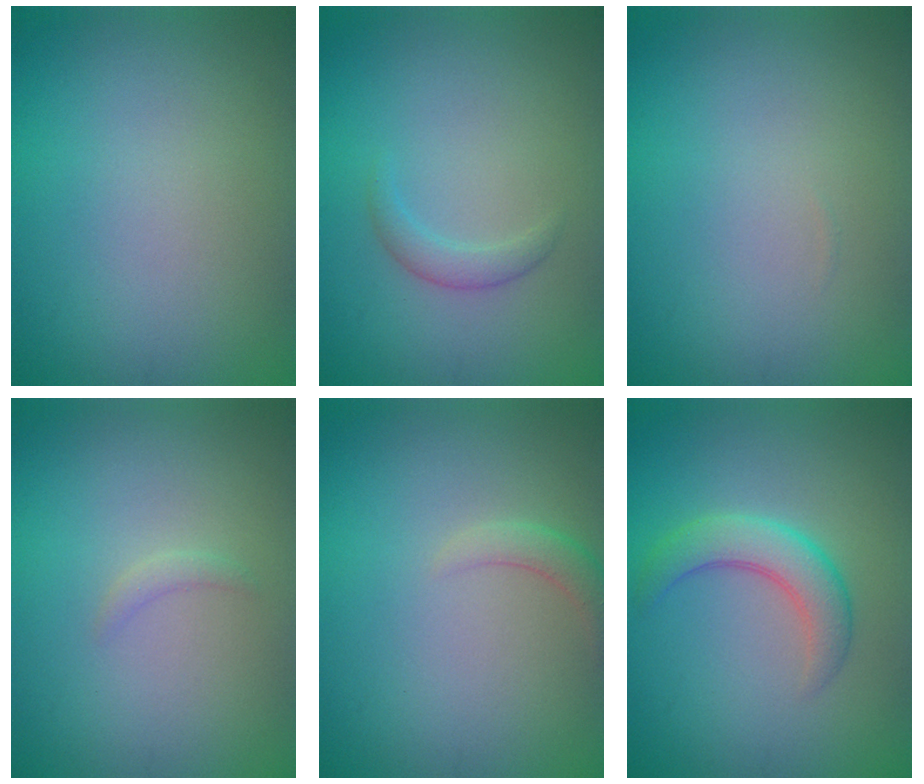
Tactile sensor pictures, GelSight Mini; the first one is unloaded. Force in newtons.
{"total": 1.4, "press": 1.4, "slide": 0.1}
{"total": 0.0}
{"total": 0.8, "press": 0.7, "slide": 0.2}
{"total": 1.6, "press": 1.6, "slide": 0.3}
{"total": 3.5, "press": 3.5, "slide": 0.1}